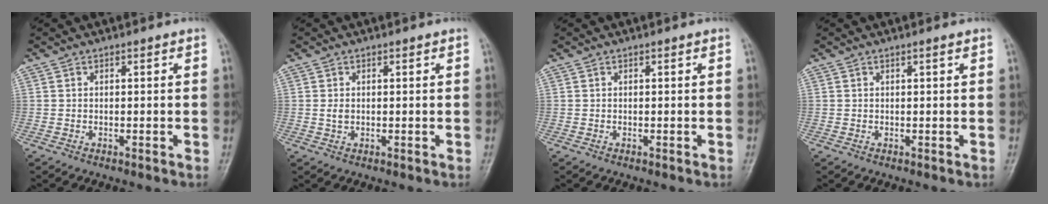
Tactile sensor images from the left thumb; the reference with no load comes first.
{"total": 1.4, "force": [0.3, 1.0, 0.9], "torque": [-0.014, -0.002, 0.007]}
{"total": 0.0}
{"total": 0.6, "force": [0.5, 0.0, 0.4], "torque": [-0.008, -0.002, 0.008]}